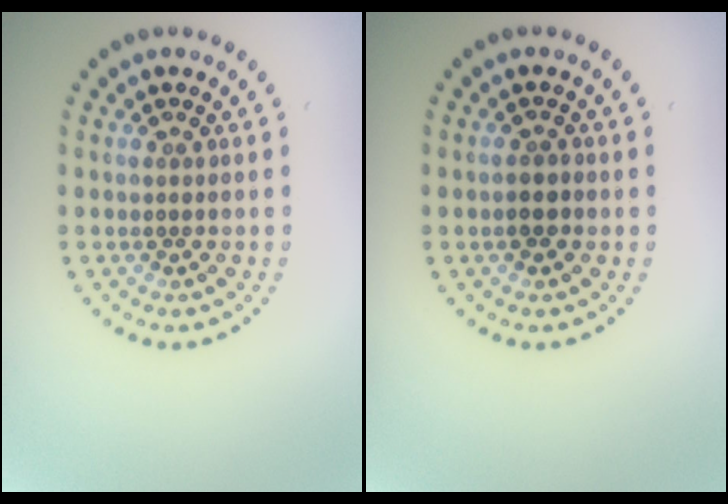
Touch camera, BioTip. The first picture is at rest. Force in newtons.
{"total": 1.5, "press": 1.4, "slide": 0.4}